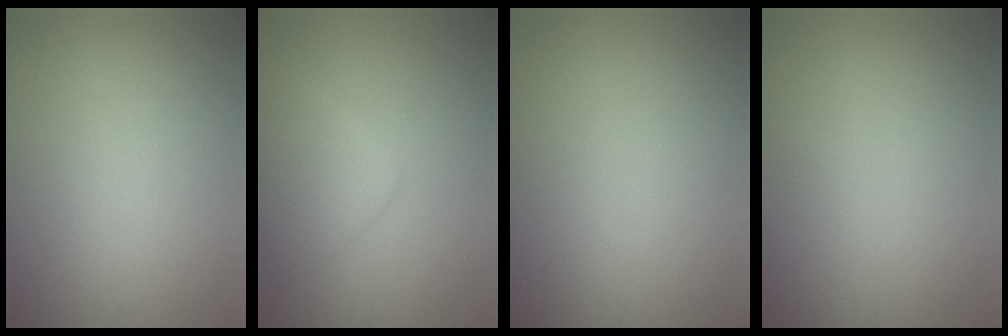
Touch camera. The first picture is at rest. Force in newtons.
{"total": 3.0, "press": 3.0, "slide": 0.0}
{"total": 0.0}
{"total": 0.0}